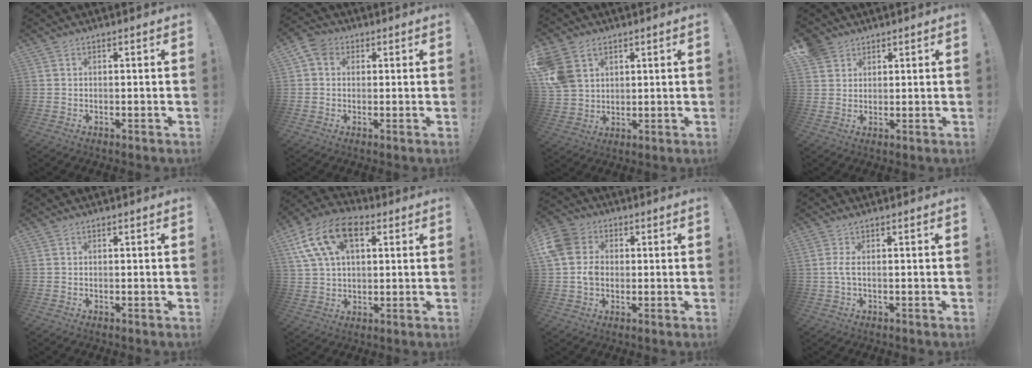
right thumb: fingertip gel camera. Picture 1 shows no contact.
{"total": 4.8, "force": [1.6, 3.8, 2.3], "torque": [-0.040, 0.000, 0.033]}
{"total": 10.2, "force": [4.7, 7.7, 4.7], "torque": [-0.096, -0.014, 0.098]}
{"total": 4.0, "force": [2.8, 2.8, 0.6], "torque": [-0.011, -0.015, 0.053]}
{"total": 0.0}
{"total": 16.7, "force": [6.7, 10.3, 11.3], "torque": [-0.204, -0.016, 0.122]}
{"total": 9.5, "force": [0.0, 8.2, 4.7], "torque": [-0.086, 0.005, 0.002]}
{"total": 3.0, "force": [0.3, 0.1, 3.0], "torque": [-0.061, -0.004, 0.002]}